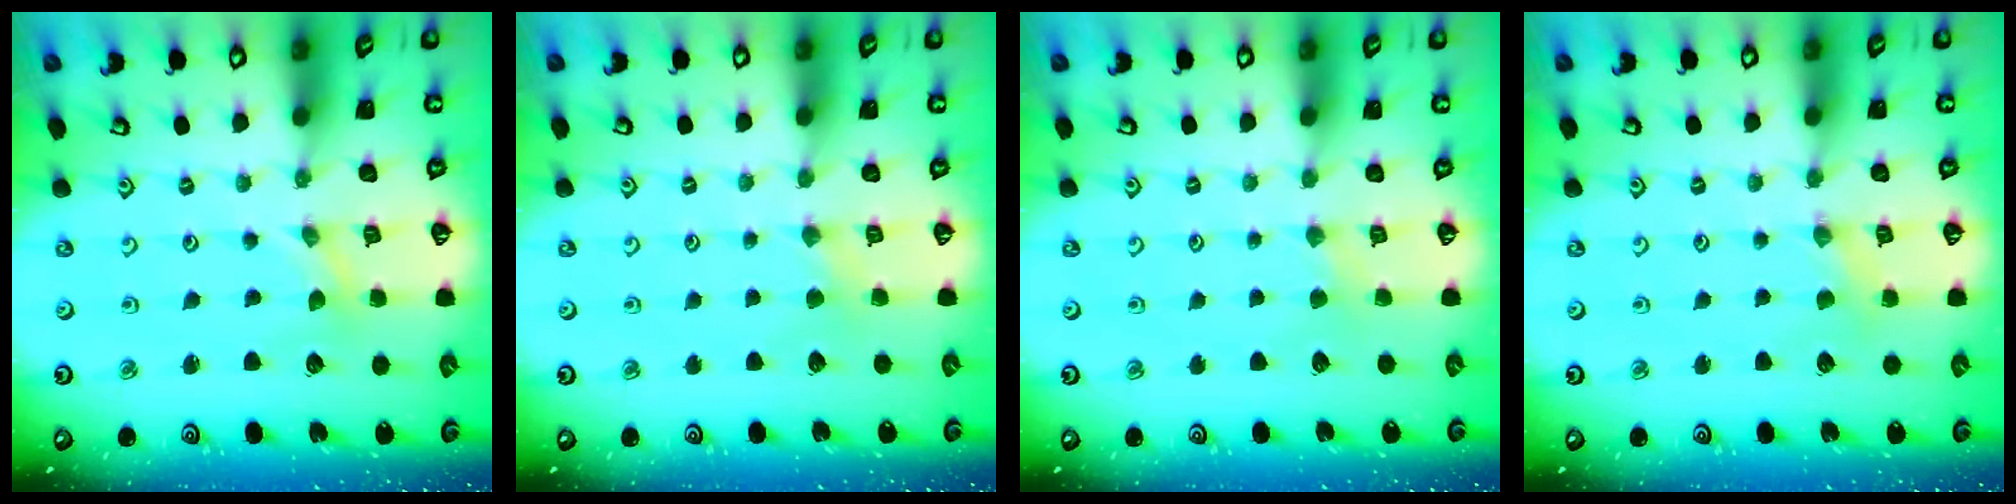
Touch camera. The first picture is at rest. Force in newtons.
{"total": 2.2, "press": 2.2, "slide": 0.4}
{"total": 1.8, "press": 1.8, "slide": 0.4}
{"total": 2.2, "press": 2.2, "slide": 0.4}